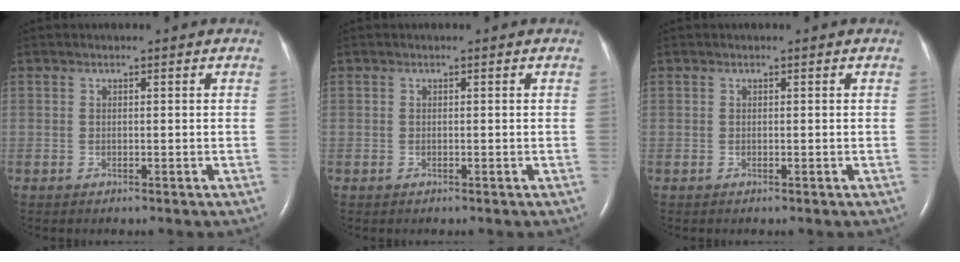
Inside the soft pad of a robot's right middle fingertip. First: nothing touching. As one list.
[{"total": 0.0}, {"total": 0.0}]